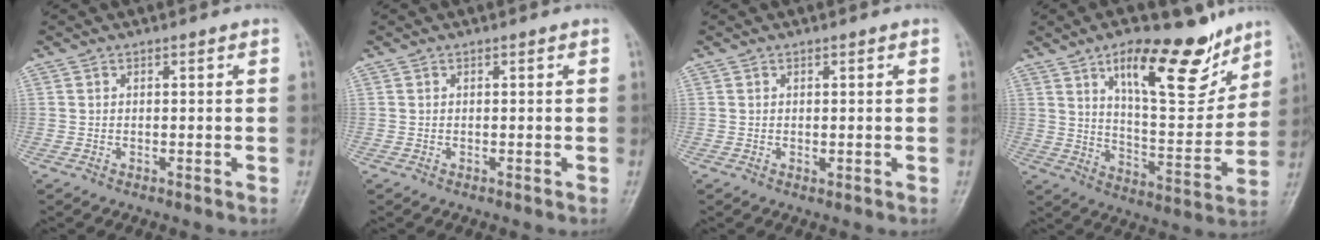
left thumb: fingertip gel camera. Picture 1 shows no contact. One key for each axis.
{"total": 0.0}
{"total": 0.8, "fx": 0.3, "fy": 0.5, "fz": 0.6, "tx": -0.007, "ty": -0.003, "tz": 0.006}
{"total": 18.9, "fx": 11.5, "fy": 7.1, "fz": 13.2, "tx": -0.153, "ty": -0.069, "tz": 0.188}